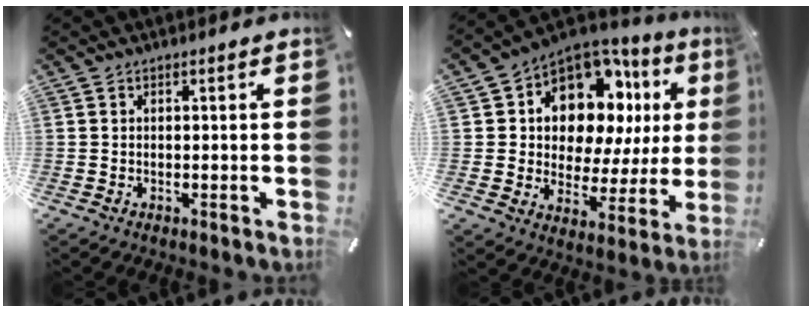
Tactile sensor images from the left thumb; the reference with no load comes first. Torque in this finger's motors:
{"motor_torque": [2.51, 2.49, 1.61, -1.12, 0.24]}